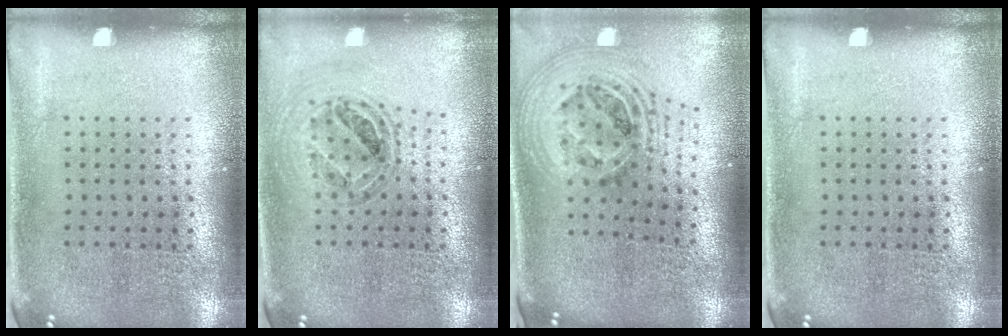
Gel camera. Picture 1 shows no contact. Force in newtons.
{"total": 0.7, "press": 0.7, "slide": 0.0}
{"total": 2.7, "press": 1.9, "slide": 1.9}
{"total": 0.0}